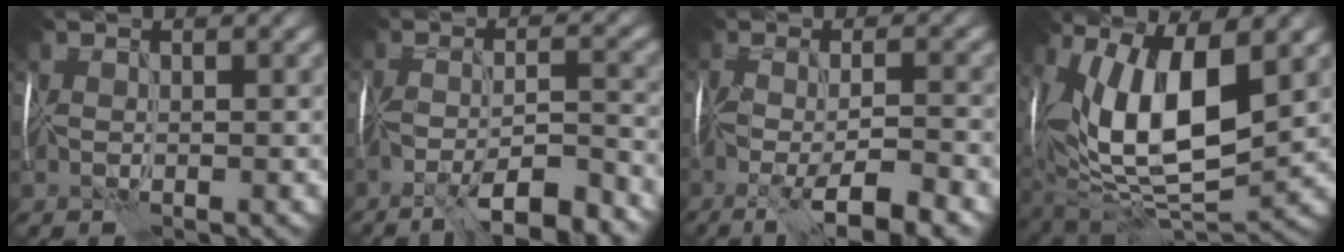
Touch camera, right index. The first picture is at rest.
{"total": 8.1, "force": [-5.8, 1.6, 5.5], "torque": [-0.078, 0.004, -0.093]}
{"total": 7.5, "force": [-3.9, 1.4, 6.2], "torque": [-0.095, -0.003, -0.071]}
{"total": 13.9, "force": [3.2, 5.8, 12.2], "torque": [-0.200, 0.001, 0.053]}